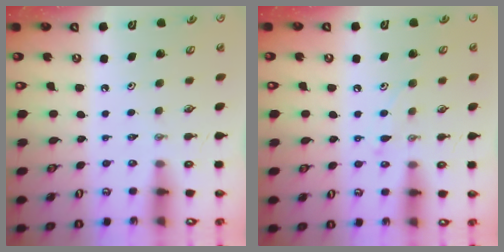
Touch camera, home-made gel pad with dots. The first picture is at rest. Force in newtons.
{"total": 7.4, "press": 7.4, "slide": 0.6}